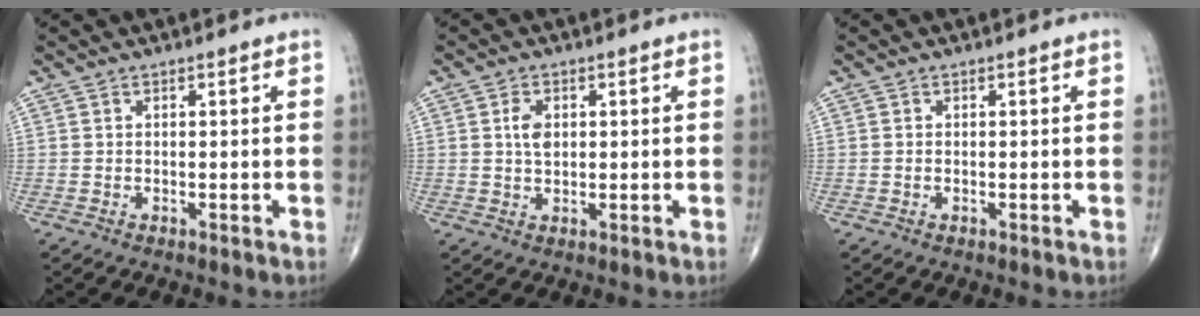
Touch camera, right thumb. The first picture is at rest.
{"total": 3.4, "force": [0.7, 2.2, 2.5], "torque": [-0.041, -0.002, 0.011]}
{"total": 0.0}